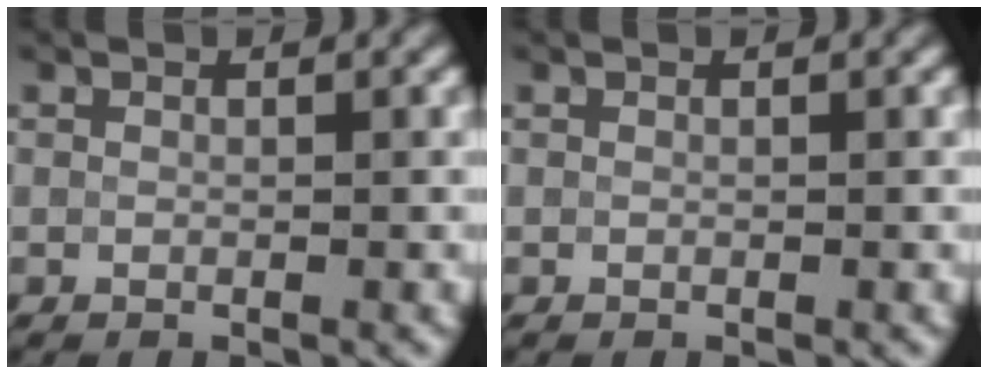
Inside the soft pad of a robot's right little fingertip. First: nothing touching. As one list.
[{"total": 0.0}]